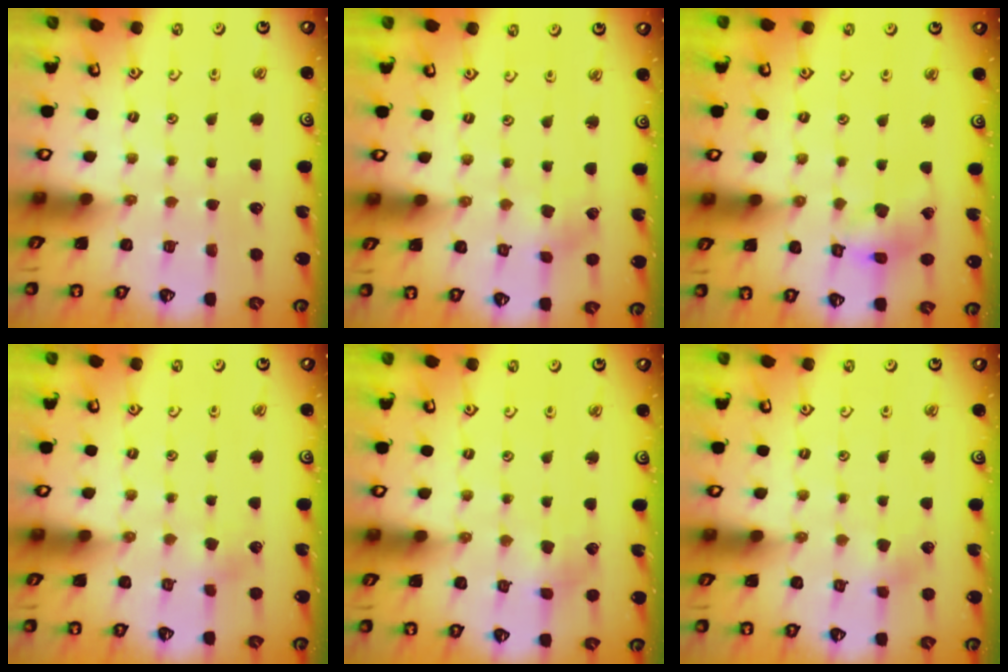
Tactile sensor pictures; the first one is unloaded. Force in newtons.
{"total": 1.5, "press": 1.5, "slide": 0.1}
{"total": 8.6, "press": 8.5, "slide": 1.1}
{"total": 1.8, "press": 1.7, "slide": 0.2}
{"total": 3.0, "press": 2.9, "slide": 0.3}
{"total": 3.0, "press": 3.0, "slide": 0.4}